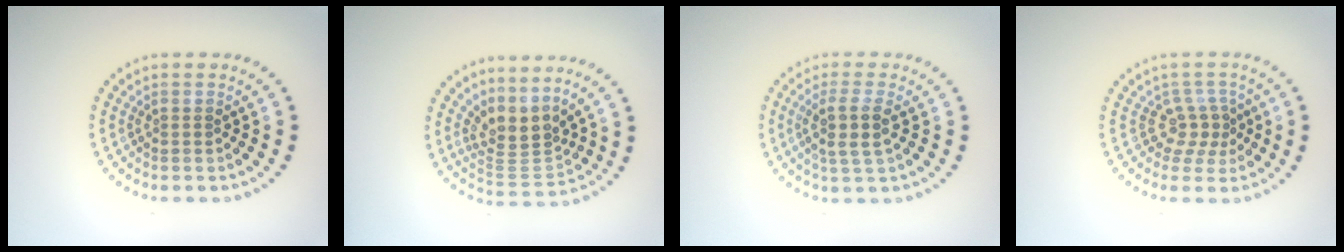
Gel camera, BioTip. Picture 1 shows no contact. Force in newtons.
{"total": 3.5, "press": 2.6, "slide": 2.4}
{"total": 3.0, "press": 2.7, "slide": 1.4}
{"total": 2.5, "press": 1.7, "slide": 1.8}